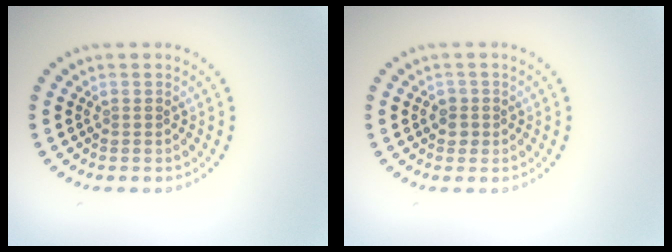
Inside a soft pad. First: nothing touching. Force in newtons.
{"total": 1.3, "press": 1.2, "slide": 0.6}